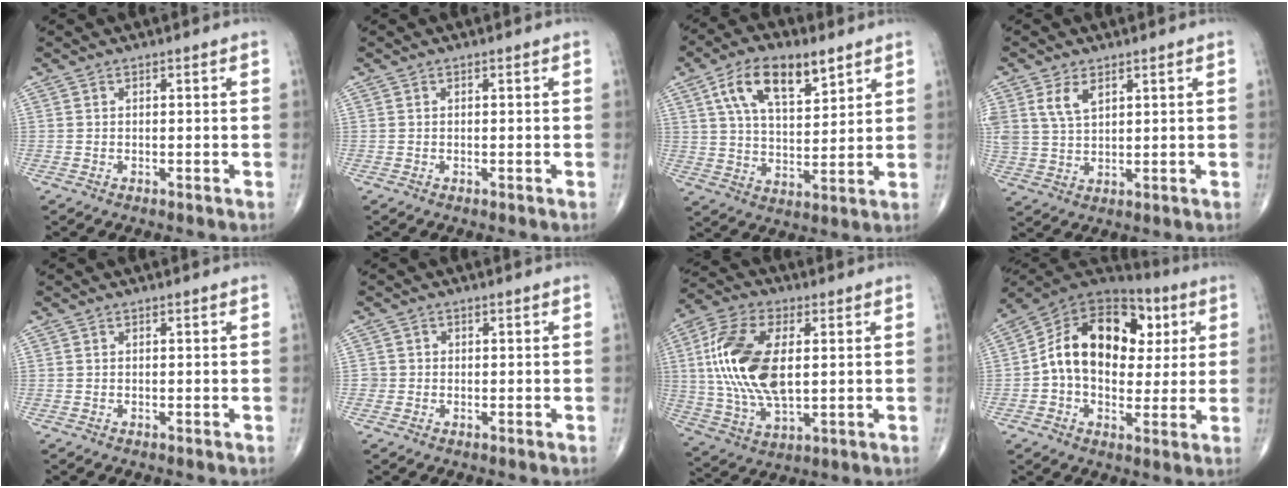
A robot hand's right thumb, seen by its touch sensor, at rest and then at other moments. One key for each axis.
{"total": 0.0}
{"total": 13.8, "fx": 6.8, "fy": 6.5, "fz": 10.0, "tx": -0.154, "ty": -0.018, "tz": 0.124}
{"total": 5.7, "fx": 2.8, "fy": 3.2, "fz": 3.8, "tx": -0.071, "ty": -0.008, "tz": 0.062}
{"total": 0.0}
{"total": 1.4, "fx": -0.3, "fy": 1.3, "fz": 0.0, "tx": 0.011, "ty": 0.007, "tz": -0.008}
{"total": 18.0, "fx": 2.3, "fy": 9.2, "fz": 15.3, "tx": -0.316, "ty": -0.002, "tz": 0.043}
{"total": 20.1, "fx": 2.7, "fy": 13.8, "fz": 14.3, "tx": -0.203, "ty": 0.027, "tz": 0.038}